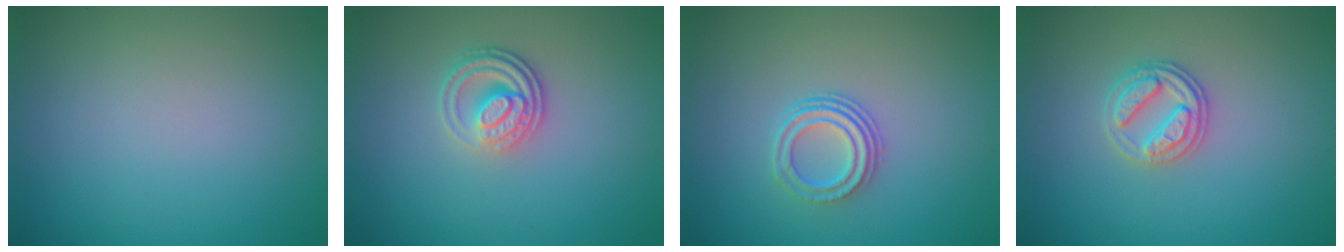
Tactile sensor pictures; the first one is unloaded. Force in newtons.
{"total": 3.4, "press": 2.6, "slide": 2.2}
{"total": 3.0, "press": 2.2, "slide": 2.1}
{"total": 2.7, "press": 2.6, "slide": 0.5}